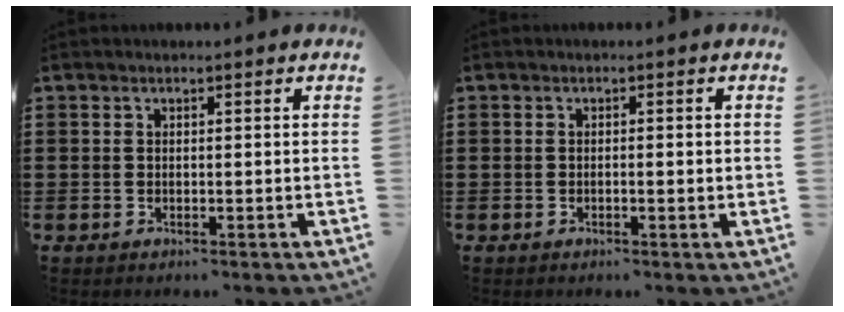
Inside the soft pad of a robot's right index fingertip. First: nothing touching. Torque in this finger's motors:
{"motor_torque": [-0.71, 0.89, -0.06, -0.01]}